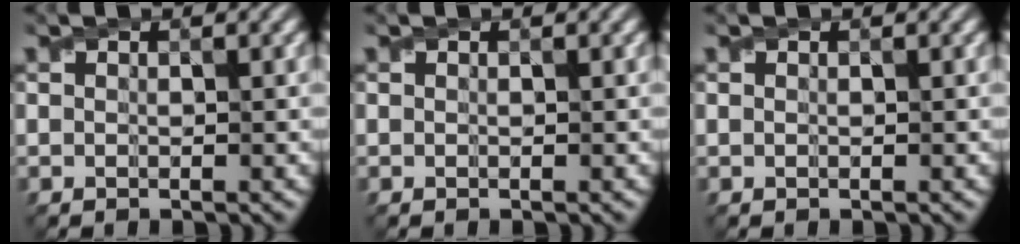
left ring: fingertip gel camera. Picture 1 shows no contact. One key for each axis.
{"total": 0.0}
{"total": 0.0}